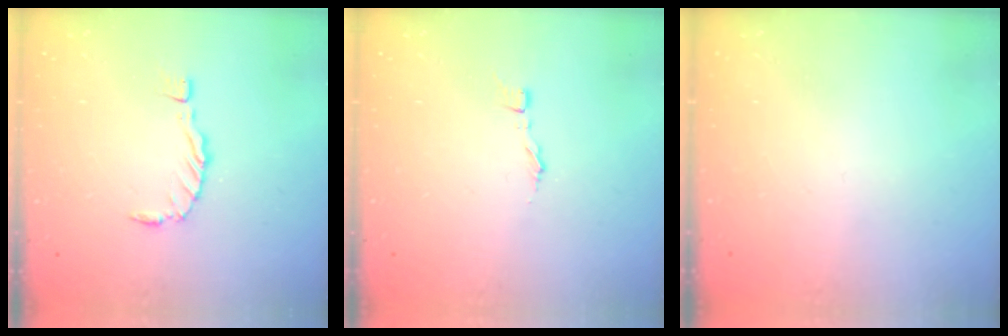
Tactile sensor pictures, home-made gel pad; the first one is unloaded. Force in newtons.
{"total": 2.9, "press": 2.9, "slide": 0.3}
{"total": 0.0}